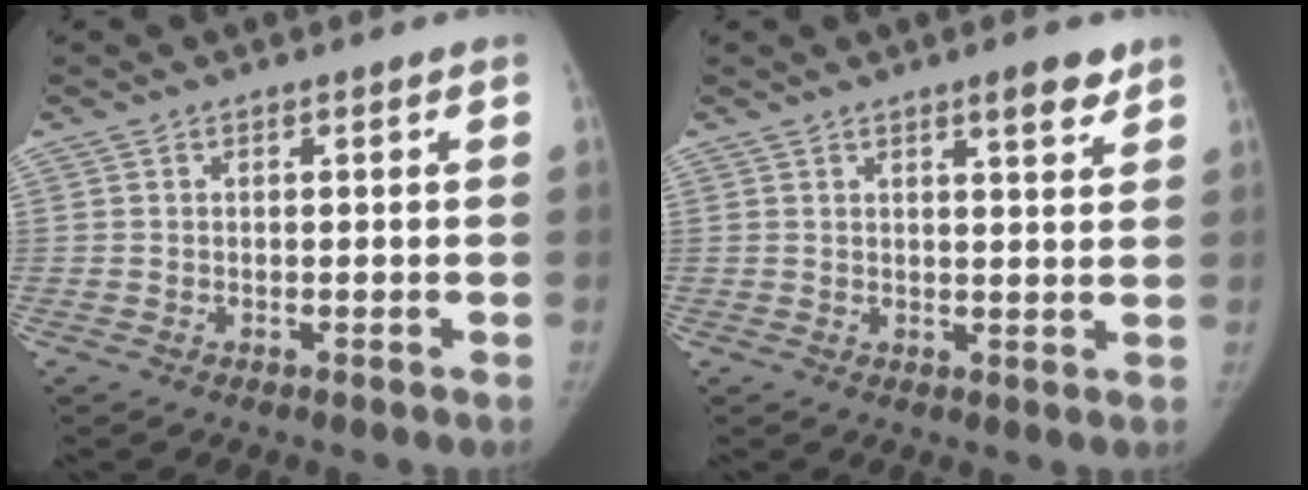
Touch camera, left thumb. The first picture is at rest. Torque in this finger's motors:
{"motor_torque": [0.07, -0.38, 0.28, -0.40, 0.01]}